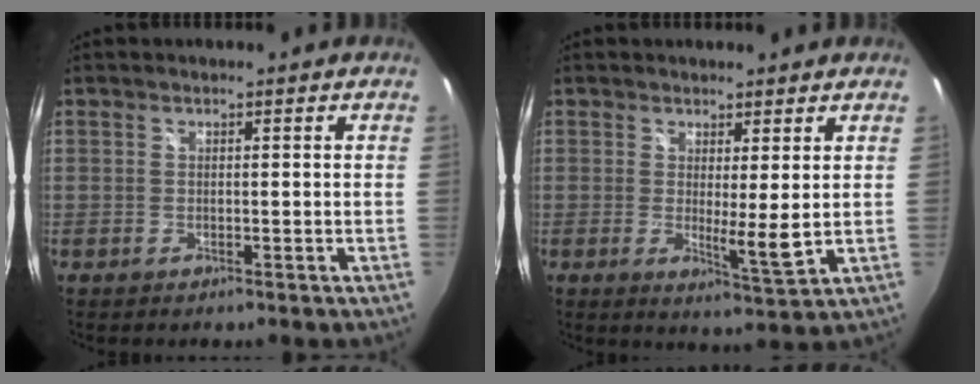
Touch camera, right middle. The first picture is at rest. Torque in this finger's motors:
{"motor_torque": [0.00, 0.09, 0.23, 0.02]}